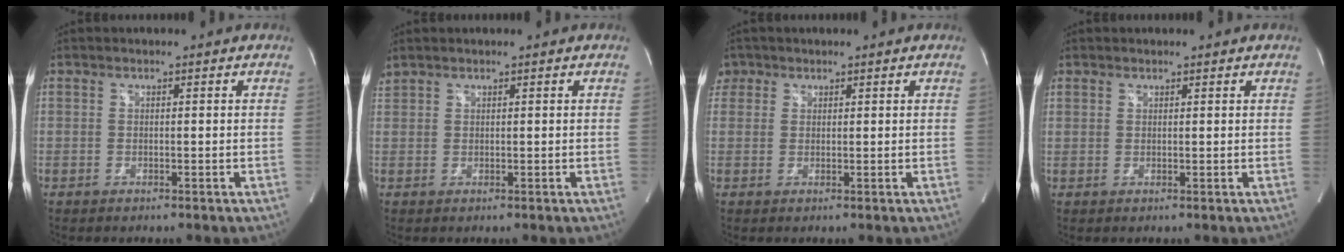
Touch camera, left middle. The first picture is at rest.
{"total": 1.4, "force": [1.4, 0.2, 0.4], "torque": [-0.021, 0.023, 0.034]}
{"total": 3.1, "force": [1.6, 2.6, 0.3], "torque": [-0.001, 0.015, 0.028]}
{"total": 1.1, "force": [0.8, 0.8, 0.0], "torque": [0.008, 0.003, 0.009]}